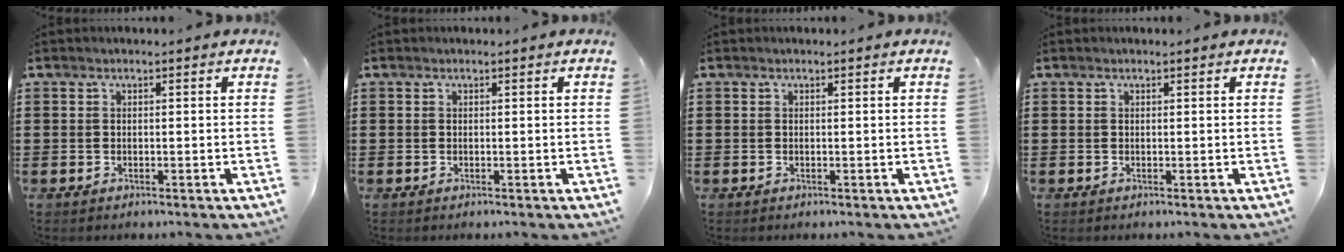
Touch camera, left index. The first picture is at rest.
{"total": 0.0}
{"total": 0.0}
{"total": 0.0}